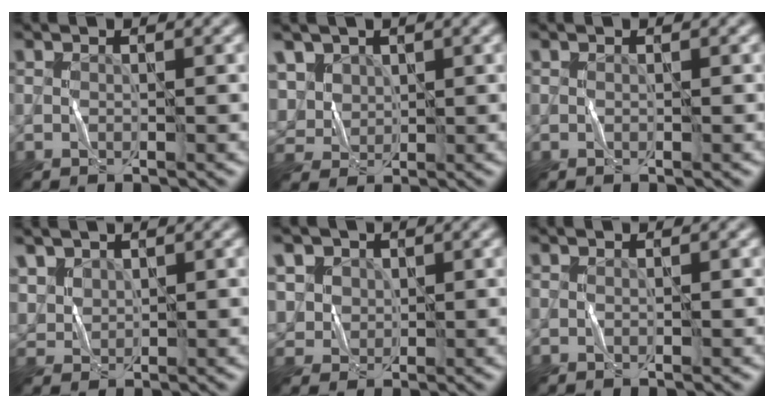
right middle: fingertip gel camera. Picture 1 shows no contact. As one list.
[{"total": 4.6, "force": [2.1, 3.6, 1.9], "torque": [-0.072, 0.011, 0.054]}, {"total": 0.0}, {"total": 2.9, "force": [2.0, 2.0, 0.9], "torque": [-0.032, -0.006, 0.057]}, {"total": 5.9, "force": [2.8, 4.7, 2.4], "torque": [-0.061, 0.008, 0.044]}, {"total": 0.0}]